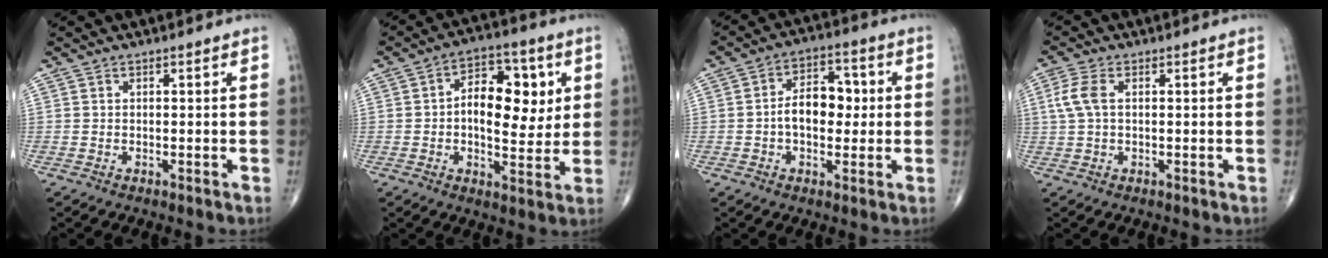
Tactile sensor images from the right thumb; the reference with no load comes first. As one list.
[{"total": 13.2, "force": [1.9, 7.6, 10.6], "torque": [-0.117, 0.006, 0.022]}, {"total": 9.1, "force": [-0.1, 5.8, 6.9], "torque": [-0.087, 0.022, -0.010]}, {"total": 4.6, "force": [0.8, 2.5, 3.8], "torque": [-0.103, 0.013, 0.013]}]